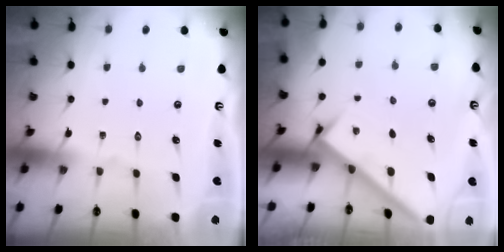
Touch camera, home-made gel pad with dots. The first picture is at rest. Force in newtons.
{"total": 2.9, "press": 2.8, "slide": 0.3}